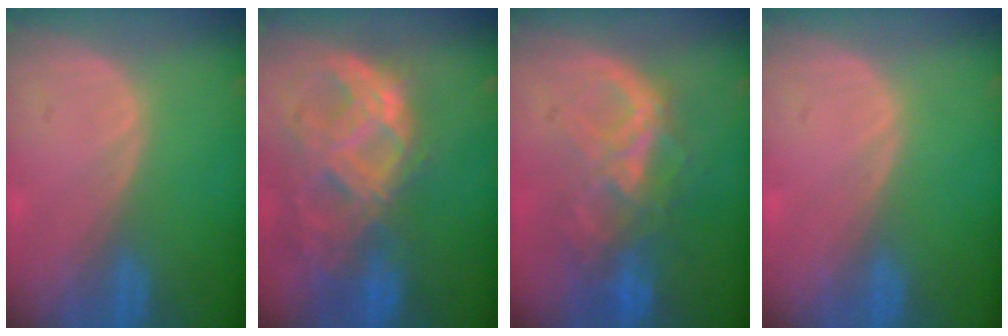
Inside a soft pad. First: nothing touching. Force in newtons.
{"total": 11.3, "press": 9.5, "slide": 6.0}
{"total": 8.8, "press": 7.6, "slide": 4.5}
{"total": 0.0}